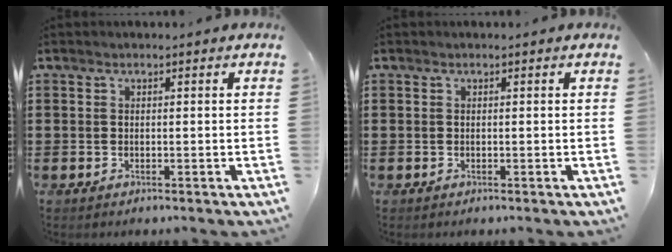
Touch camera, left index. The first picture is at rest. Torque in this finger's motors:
{"motor_torque": [-0.01, -0.01, 0.00, 0.00]}